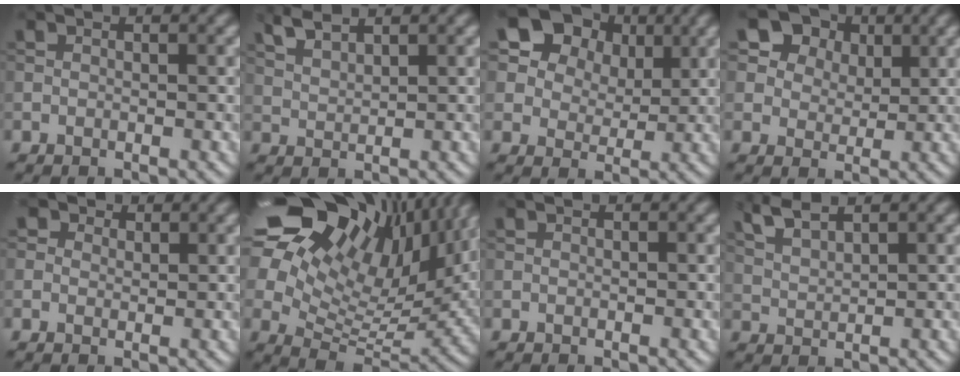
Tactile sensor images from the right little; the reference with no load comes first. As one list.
[{"total": 2.3, "force": [1.9, 0.5, 1.2], "torque": [-0.030, 0.005, 0.045]}, {"total": 14.4, "force": [7.4, 10.6, 6.3], "torque": [-0.159, 0.026, 0.138]}, {"total": 10.5, "force": [5.9, 7.4, 4.5], "torque": [-0.101, 0.020, 0.091]}, {"total": 1.9, "force": [1.2, 1.4, 0.6], "torque": [-0.010, -0.002, 0.008]}, {"total": 21.2, "force": [10.7, 11.8, 14.0], "torque": [-0.266, 0.063, 0.176]}, {"total": 0.0}, {"total": 2.7, "force": [2.1, 0.5, 1.6], "torque": [-0.039, 0.006, 0.050]}]